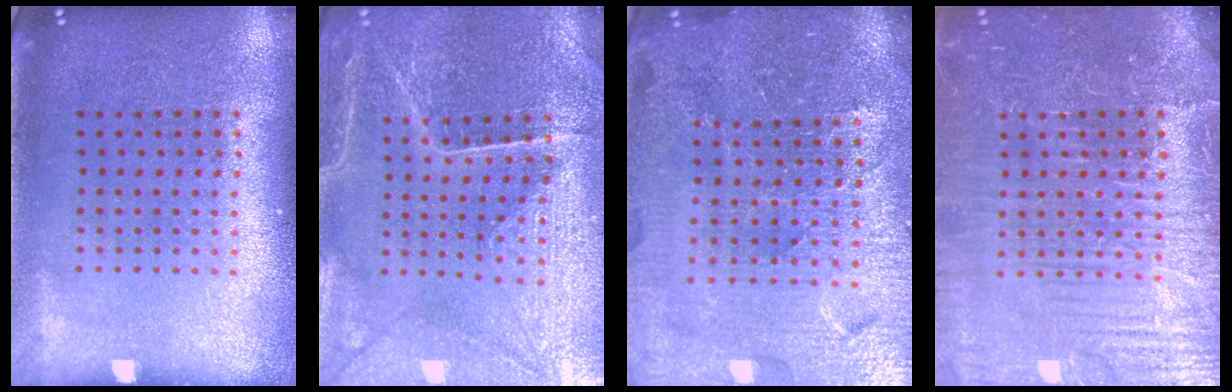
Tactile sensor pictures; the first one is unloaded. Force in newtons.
{"total": 2.9, "press": 2.9, "slide": 0.2}
{"total": 5.1, "press": 4.7, "slide": 1.9}
{"total": 4.6, "press": 4.6, "slide": 0.6}